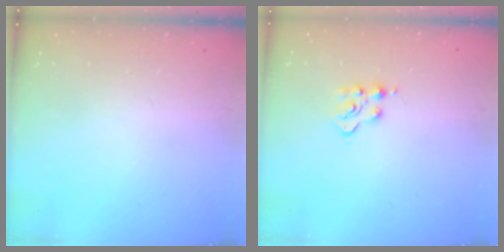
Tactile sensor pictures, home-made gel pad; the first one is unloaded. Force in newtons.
{"total": 4.1, "press": 4.1, "slide": 0.5}